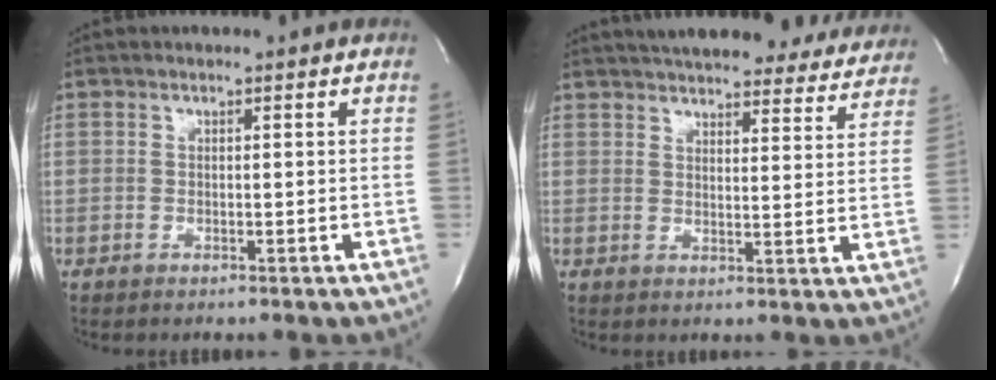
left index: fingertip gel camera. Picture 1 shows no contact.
{"total": 26.3, "force": [23.8, 6.0, 9.5], "torque": [-0.149, -0.021, 0.286]}